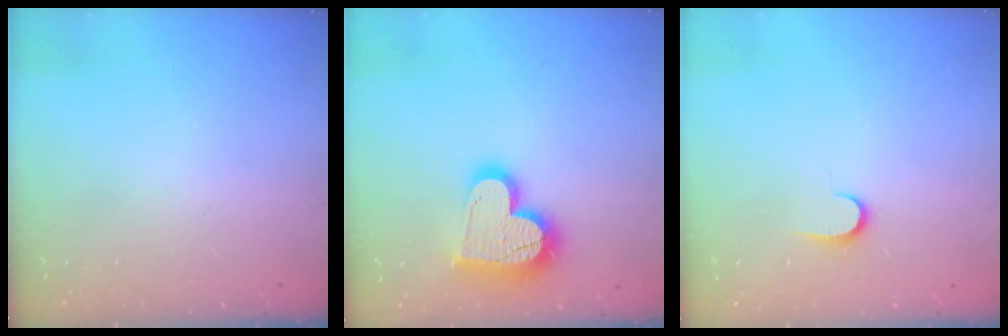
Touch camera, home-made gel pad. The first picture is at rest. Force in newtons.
{"total": 17.7, "press": 17.6, "slide": 1.7}
{"total": 6.8, "press": 6.7, "slide": 0.6}